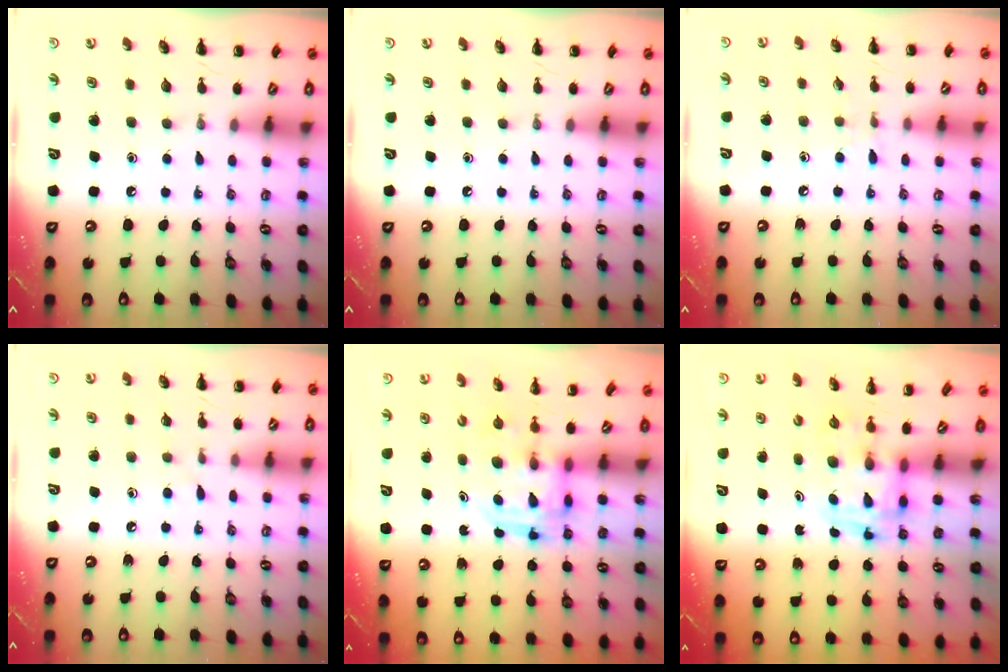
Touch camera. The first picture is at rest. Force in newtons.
{"total": 0.0}
{"total": 5.4, "press": 5.0, "slide": 2.2}
{"total": 3.0, "press": 2.6, "slide": 1.4}
{"total": 3.0, "press": 3.0, "slide": 0.3}
{"total": 3.6, "press": 3.5, "slide": 0.6}